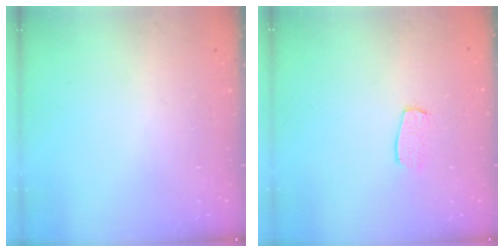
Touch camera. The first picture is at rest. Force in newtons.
{"total": 5.9, "press": 5.9, "slide": 0.3}